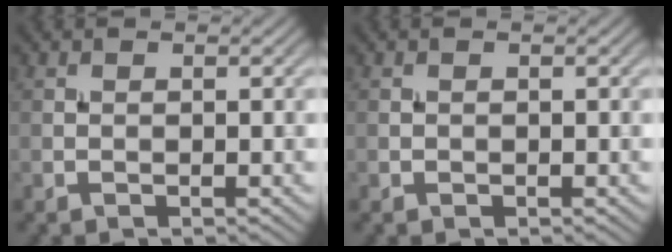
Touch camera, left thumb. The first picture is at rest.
{"total": 0.0}